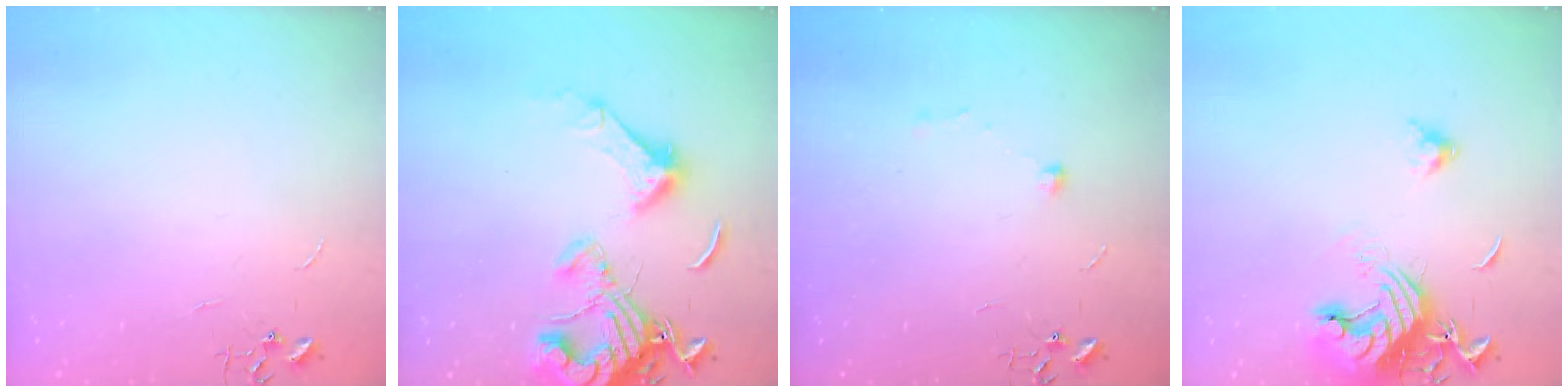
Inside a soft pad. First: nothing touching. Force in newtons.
{"total": 17.4, "press": 17.4, "slide": 1.8}
{"total": 4.9, "press": 4.8, "slide": 0.6}
{"total": 14.4, "press": 14.3, "slide": 1.9}